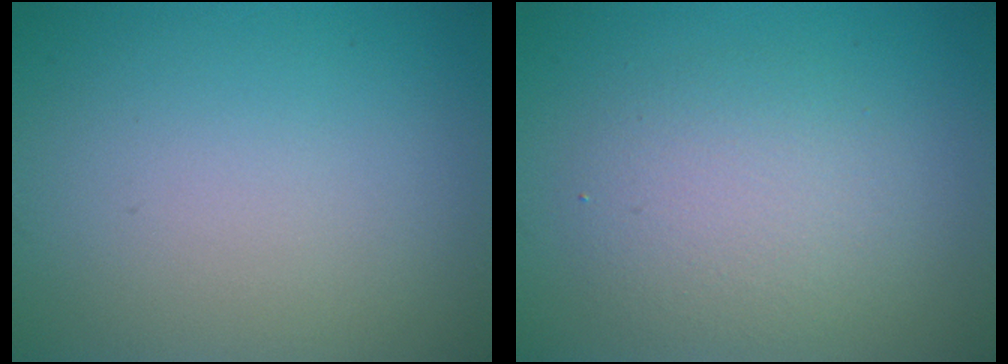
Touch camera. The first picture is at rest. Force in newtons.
{"total": 3.6, "press": 3.6, "slide": 0.4}